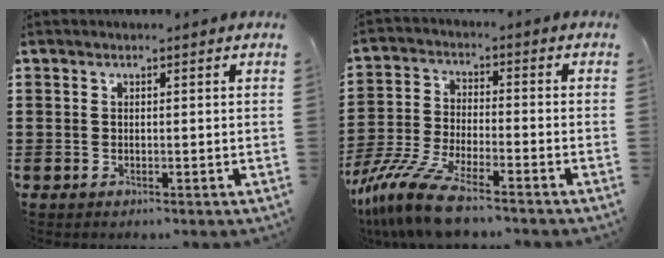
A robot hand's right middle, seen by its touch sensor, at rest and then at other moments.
{"total": 10.3, "force": [-8.5, 1.4, 5.7], "torque": [-0.131, 0.001, -0.170]}